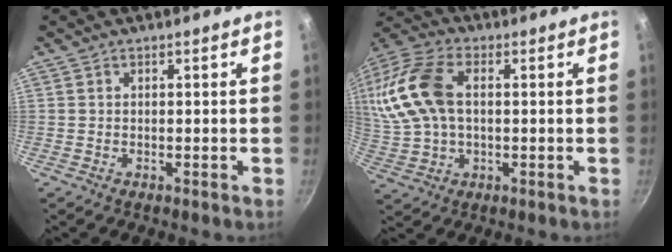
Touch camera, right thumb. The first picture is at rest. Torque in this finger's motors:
{"motor_torque": [-0.32, 1.64, -0.01, 0.02, 0.59]}